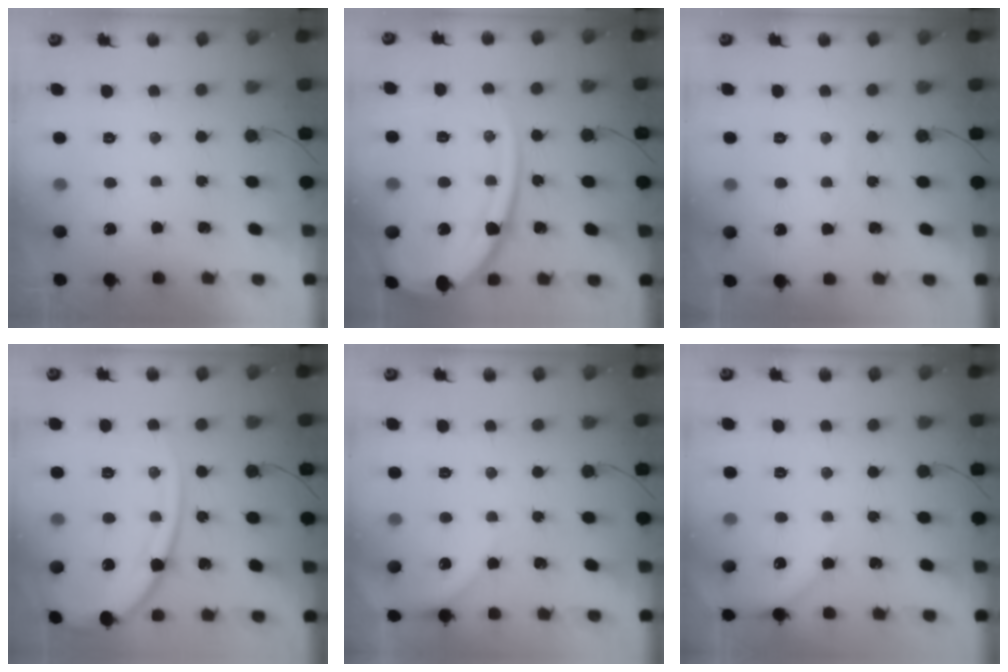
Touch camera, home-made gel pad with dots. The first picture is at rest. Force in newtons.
{"total": 18.2, "press": 18.1, "slide": 1.9}
{"total": 2.8, "press": 2.8, "slide": 0.3}
{"total": 15.9, "press": 15.9, "slide": 1.4}
{"total": 4.2, "press": 4.2, "slide": 0.6}
{"total": 3.8, "press": 3.8, "slide": 0.6}